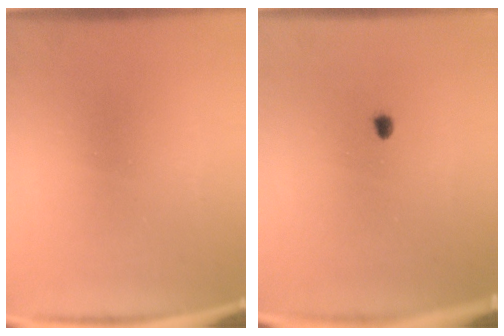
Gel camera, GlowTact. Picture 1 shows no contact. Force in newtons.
{"total": 1.3}